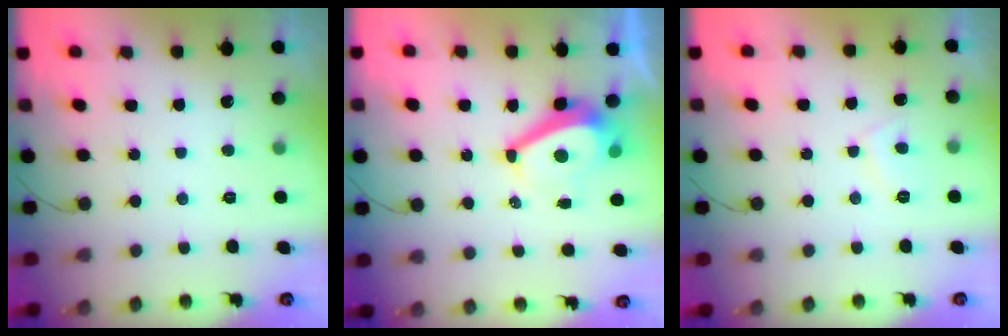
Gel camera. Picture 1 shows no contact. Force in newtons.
{"total": 7.1, "press": 7.1, "slide": 0.8}
{"total": 3.2, "press": 3.1, "slide": 0.8}